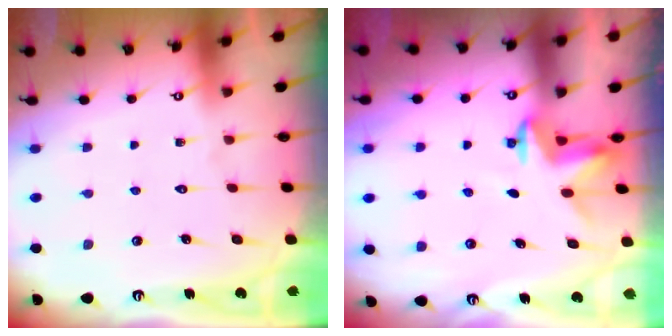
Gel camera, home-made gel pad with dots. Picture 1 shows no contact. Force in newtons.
{"total": 3.3, "press": 3.3, "slide": 0.2}